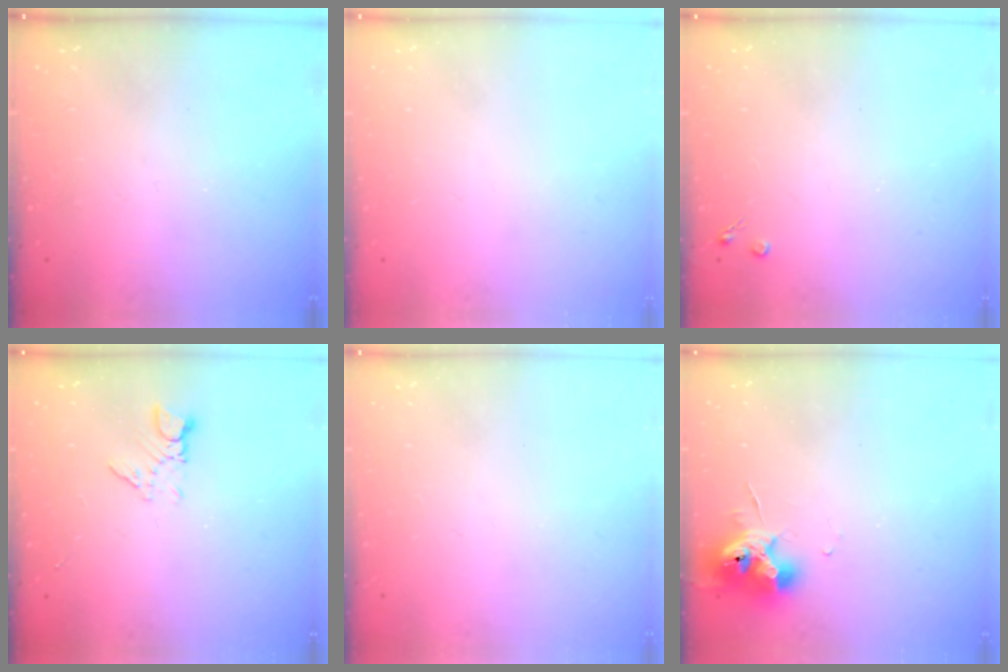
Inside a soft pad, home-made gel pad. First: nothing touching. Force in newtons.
{"total": 0.0}
{"total": 2.6, "press": 2.5, "slide": 0.4}
{"total": 5.2, "press": 5.2, "slide": 0.6}
{"total": 0.0}
{"total": 10.3, "press": 10.3, "slide": 1.1}